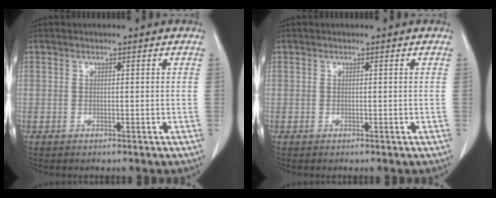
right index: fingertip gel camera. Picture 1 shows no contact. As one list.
[{"total": 0.0}]